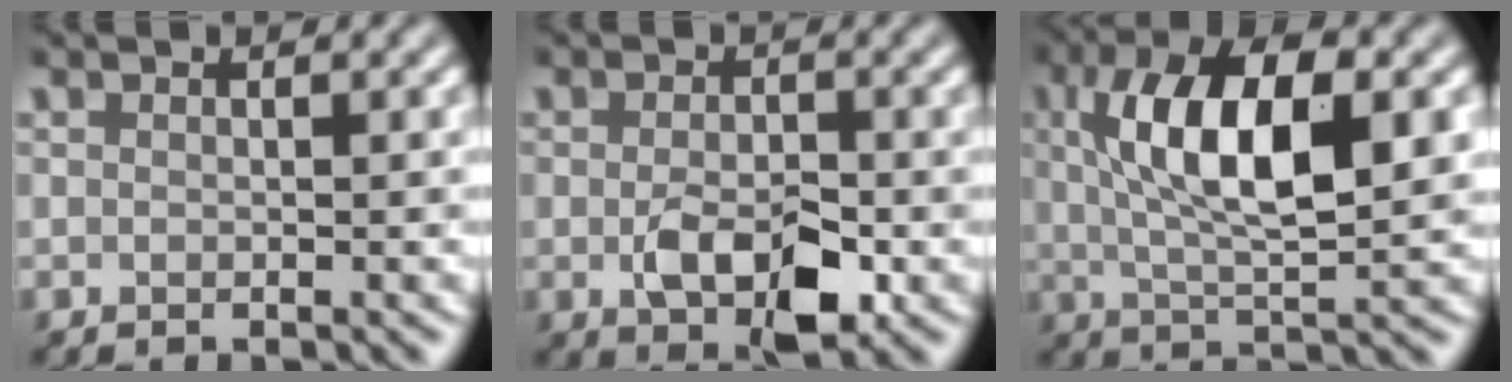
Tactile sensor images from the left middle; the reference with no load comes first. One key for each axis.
{"total": 4.7, "fx": -1.3, "fy": 2.5, "fz": 3.8, "tx": -0.073, "ty": -0.008, "tz": -0.020}
{"total": 9.0, "fx": 1.8, "fy": 3.3, "fz": 8.2, "tx": -0.140, "ty": 0.008, "tz": 0.028}